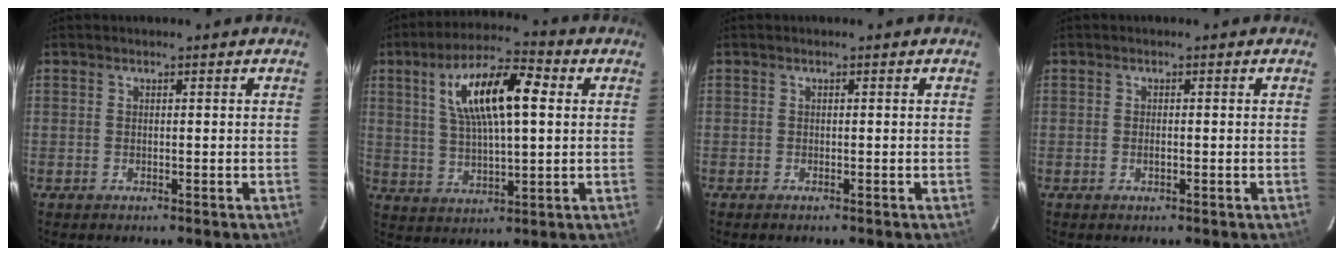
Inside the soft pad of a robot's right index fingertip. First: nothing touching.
{"total": 14.4, "force": [4.1, 4.7, 12.9], "torque": [-0.235, 0.021, 0.073]}
{"total": 0.5, "force": [-0.5, 0.1, 0.2], "torque": [-0.006, -0.001, -0.009]}
{"total": 1.0, "force": [-0.3, 0.4, 0.9], "torque": [-0.017, 0.000, -0.006]}